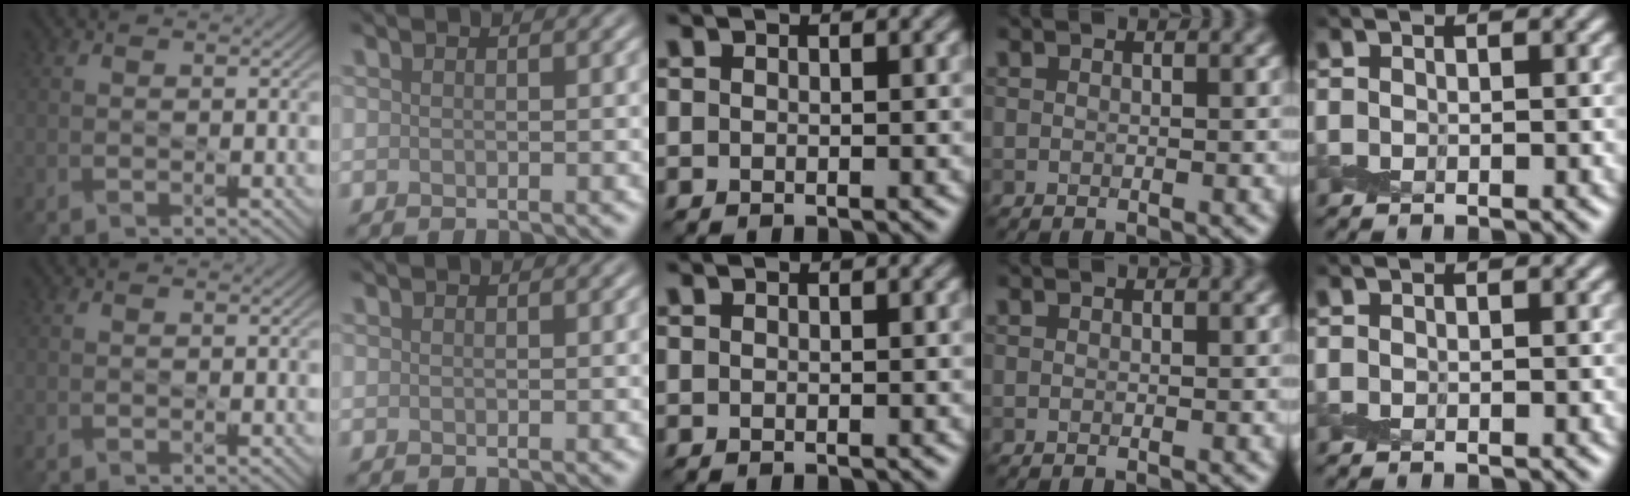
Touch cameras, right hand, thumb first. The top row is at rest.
{}